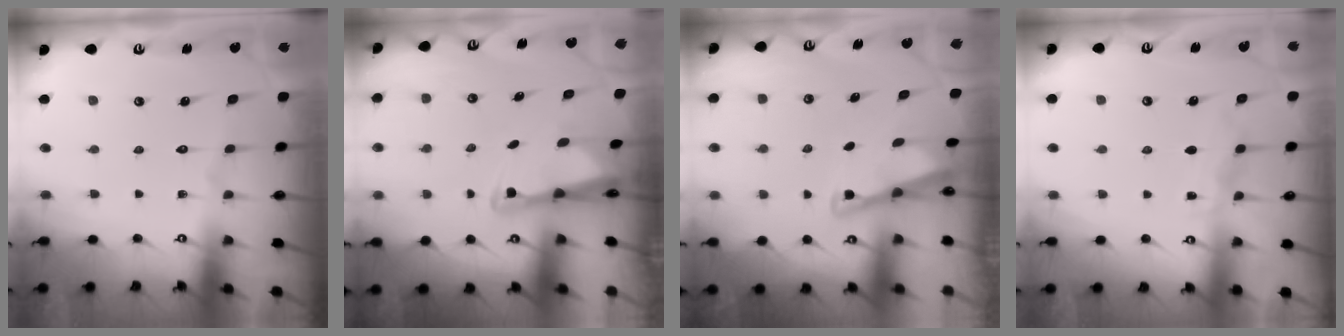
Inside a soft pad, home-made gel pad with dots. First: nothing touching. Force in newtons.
{"total": 2.6, "press": 2.6, "slide": 0.5}
{"total": 2.9, "press": 2.9, "slide": 0.3}
{"total": 5.0, "press": 4.9, "slide": 0.6}